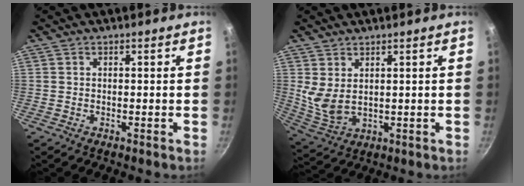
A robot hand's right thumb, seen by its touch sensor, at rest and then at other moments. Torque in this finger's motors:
{"motor_torque": [0.87, 0.53, 0.78, 0.53, 0.21]}